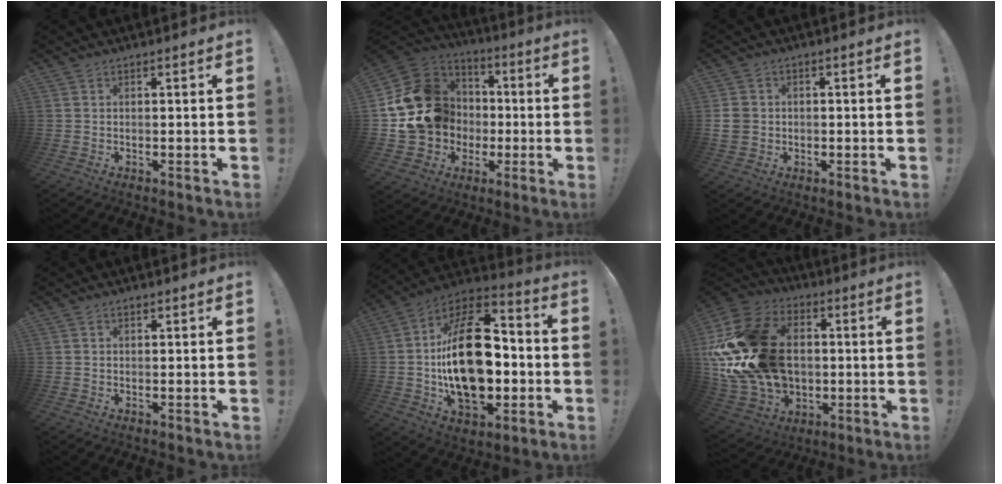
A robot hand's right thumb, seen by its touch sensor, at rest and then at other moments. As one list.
[{"total": 19.4, "force": [1.2, 17.7, 7.9], "torque": [-0.113, 0.004, 0.063]}, {"total": 5.4, "force": [-0.4, 4.6, 2.8], "torque": [-0.054, 0.008, -0.006]}, {"total": 0.5, "force": [0.4, 0.3, 0.2], "torque": [0.003, -0.002, 0.006]}, {"total": 28.6, "force": [-1.7, 16.5, 23.3], "torque": [-0.407, 0.020, -0.019]}, {"total": 29.6, "force": [1.4, 21.4, 20.4], "torque": [-0.375, 0.003, 0.061]}]